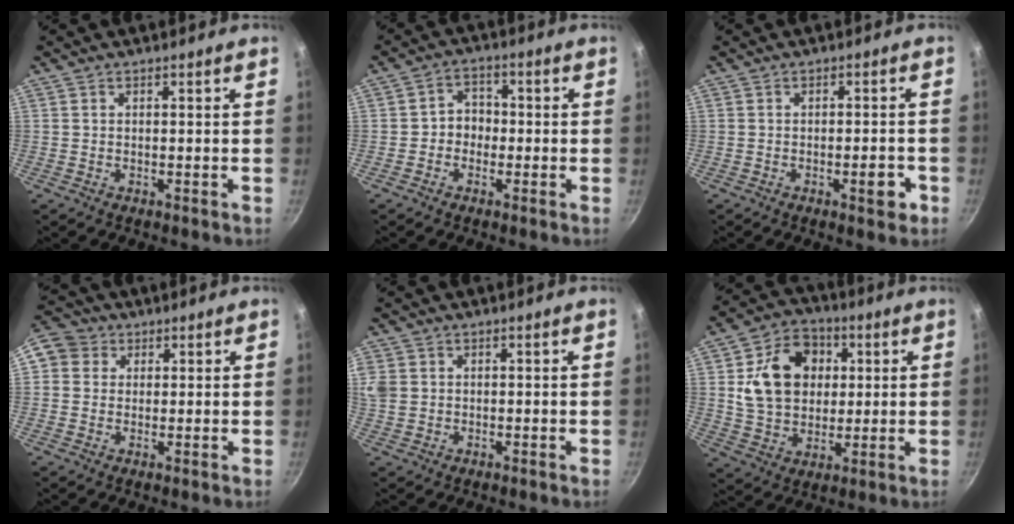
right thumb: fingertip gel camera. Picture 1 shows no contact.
{"total": 4.6, "force": [-0.9, 3.9, 2.1], "torque": [0.001, 0.018, -0.023]}
{"total": 4.0, "force": [-1.7, 1.5, 3.3], "torque": [-0.032, 0.013, -0.019]}
{"total": 8.0, "force": [2.2, 7.2, 2.9], "torque": [-0.033, 0.014, 0.026]}
{"total": 5.0, "force": [1.0, 4.2, 2.6], "torque": [-0.052, 0.005, 0.023]}
{"total": 15.8, "force": [3.0, 12.3, 9.3], "torque": [-0.129, 0.007, 0.049]}